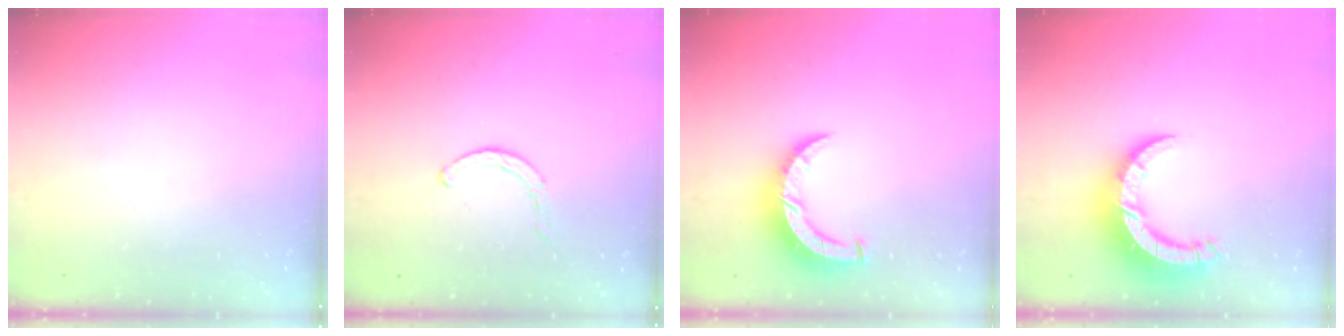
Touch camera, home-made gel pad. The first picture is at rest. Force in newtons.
{"total": 1.9, "press": 1.8, "slide": 0.3}
{"total": 8.4, "press": 8.3, "slide": 1.0}
{"total": 10.0, "press": 9.9, "slide": 1.2}